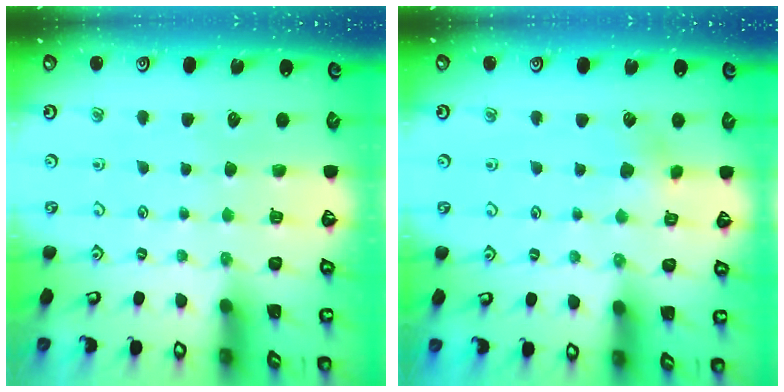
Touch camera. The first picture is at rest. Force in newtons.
{"total": 3.0, "press": 2.9, "slide": 0.4}